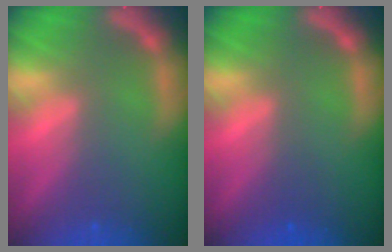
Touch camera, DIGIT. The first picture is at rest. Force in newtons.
{"total": 0.9}